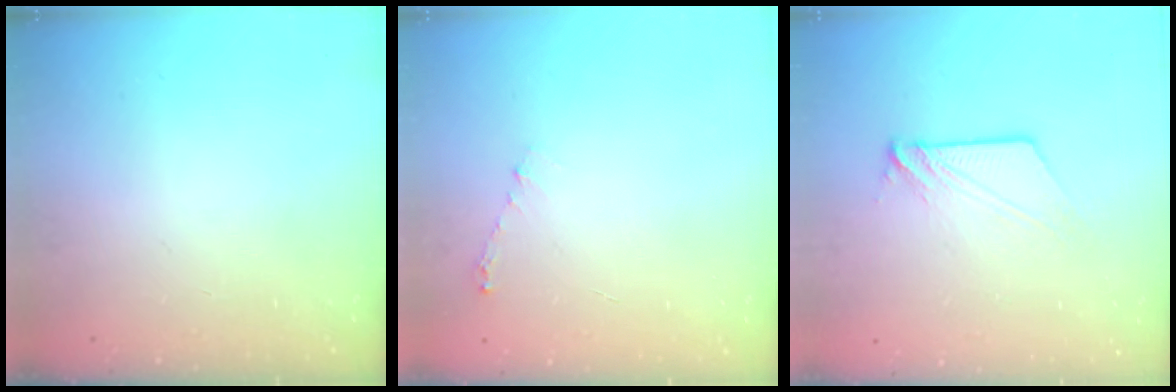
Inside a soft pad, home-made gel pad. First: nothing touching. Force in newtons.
{"total": 4.2, "press": 4.2, "slide": 0.4}
{"total": 7.4, "press": 7.4, "slide": 0.5}